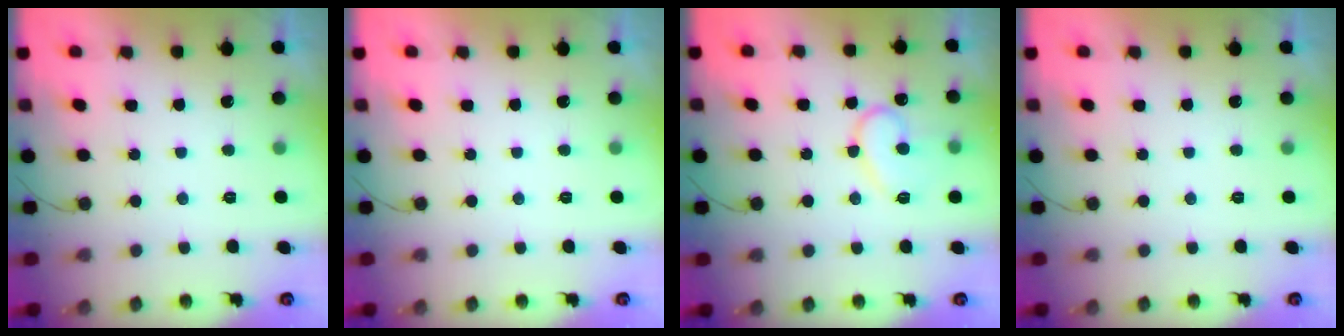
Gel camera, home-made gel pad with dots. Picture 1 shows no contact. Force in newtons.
{"total": 0.0}
{"total": 12.6, "press": 12.6, "slide": 1.0}
{"total": 0.0}